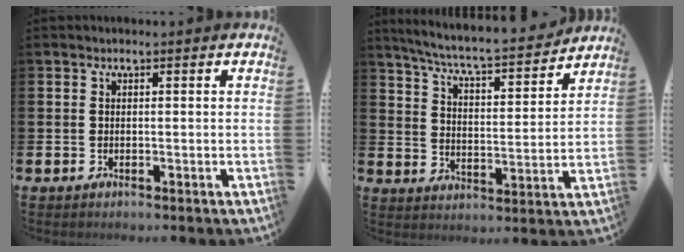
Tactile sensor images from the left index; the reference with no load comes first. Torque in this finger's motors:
{"motor_torque": [0.93, -1.20, 0.55, 0.16]}